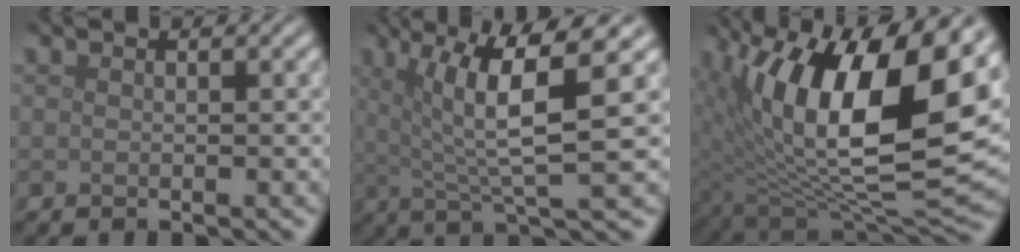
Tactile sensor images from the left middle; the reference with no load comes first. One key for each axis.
{"total": 7.4, "fx": 2.4, "fy": 1.3, "fz": 6.8, "tx": -0.113, "ty": 0.006, "tz": 0.039}
{"total": 16.7, "fx": 5.5, "fy": 7.3, "fz": 14.0, "tx": -0.231, "ty": 0.005, "tz": 0.096}